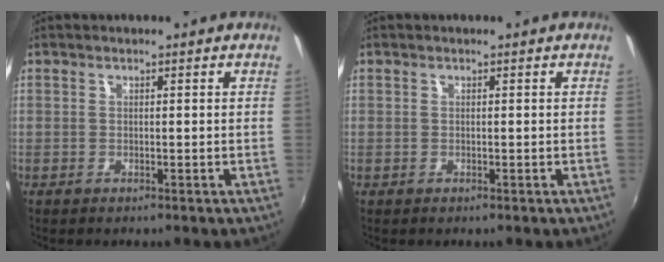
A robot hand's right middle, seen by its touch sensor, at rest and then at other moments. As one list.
[{"total": 0.0}]